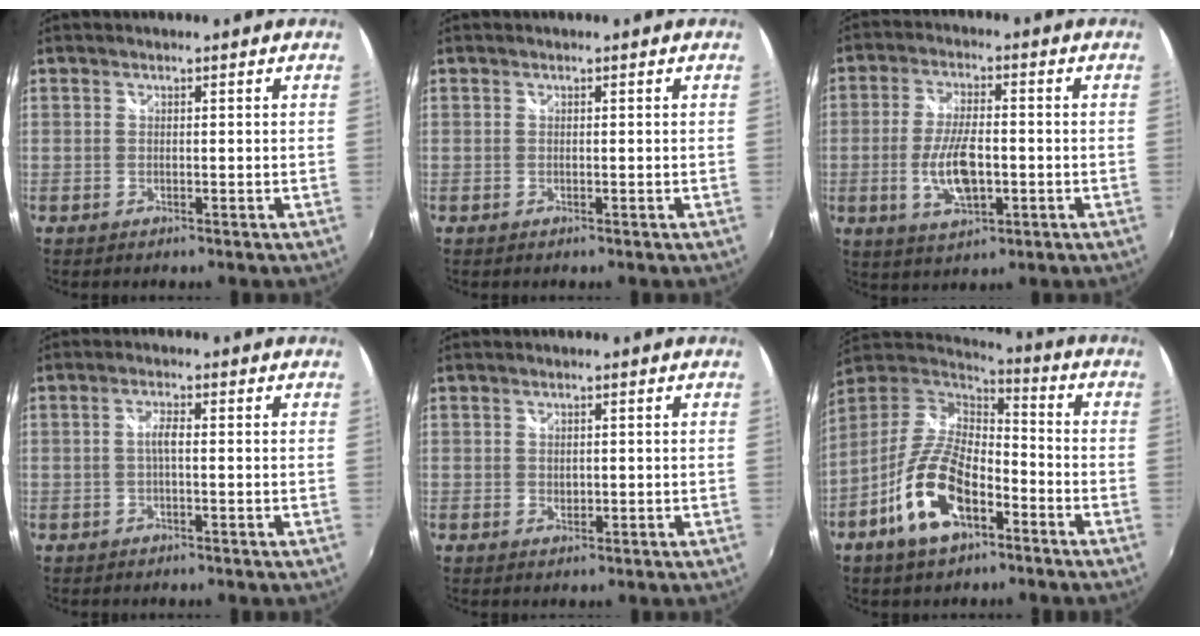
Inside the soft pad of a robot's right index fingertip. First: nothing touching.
{"total": 0.0}
{"total": 5.7, "force": [-1.4, 2.3, 5.1], "torque": [-0.102, -0.006, -0.024]}
{"total": 2.0, "force": [-0.2, 0.4, 2.0], "torque": [-0.039, 0.003, -0.006]}
{"total": 1.2, "force": [0.2, 1.1, 0.5], "torque": [-0.006, -0.001, 0.004]}
{"total": 15.8, "force": [-7.7, 7.5, 11.6], "torque": [-0.240, -0.008, -0.142]}